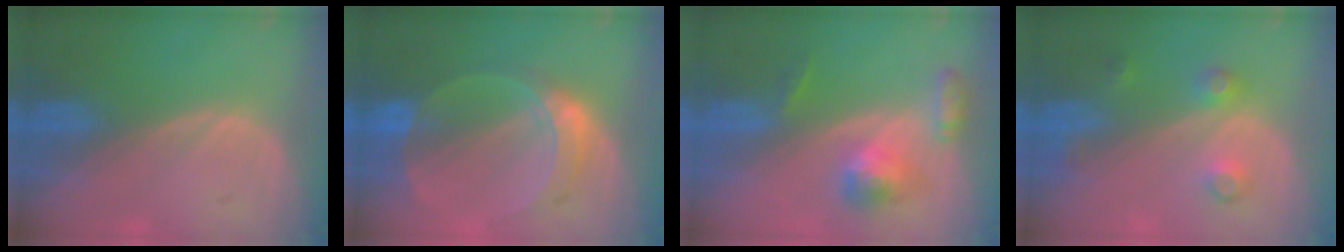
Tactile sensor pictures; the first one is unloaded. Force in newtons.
{"total": 7.1, "press": 6.2, "slide": 3.4}
{"total": 5.6, "press": 5.1, "slide": 2.4}
{"total": 3.6, "press": 3.3, "slide": 1.4}